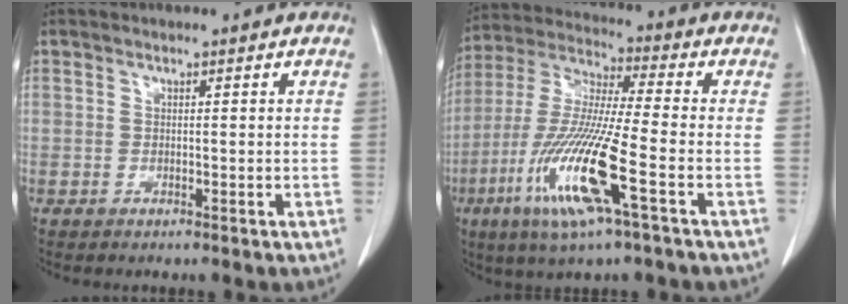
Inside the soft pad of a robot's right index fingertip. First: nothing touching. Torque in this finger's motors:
{"motor_torque": [2.14, 0.00, 1.05, 0.21]}